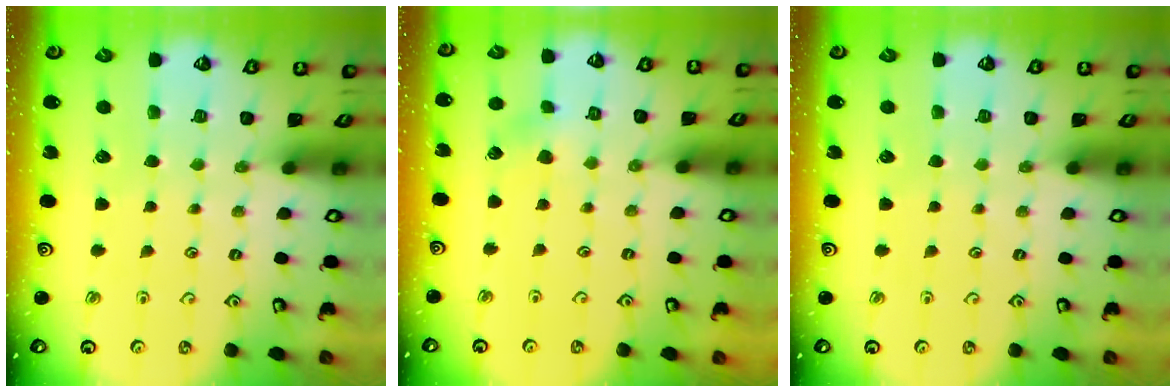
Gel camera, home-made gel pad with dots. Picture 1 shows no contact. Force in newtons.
{"total": 3.1, "press": 3.1, "slide": 0.3}
{"total": 0.0}